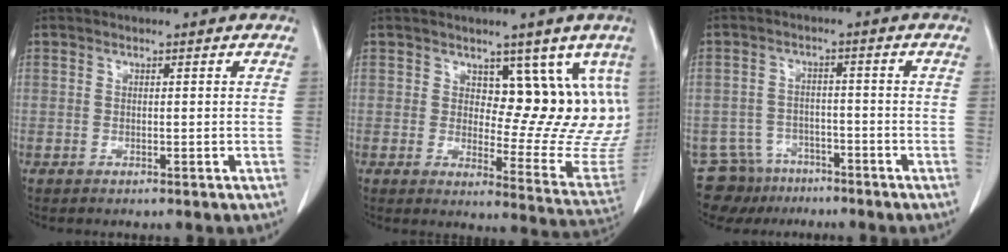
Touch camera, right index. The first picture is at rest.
{"total": 13.0, "force": [6.6, 6.0, 9.5], "torque": [-0.094, -0.018, 0.086]}
{"total": 7.2, "force": [-5.6, 4.5, 0.1], "torque": [0.003, 0.019, -0.088]}